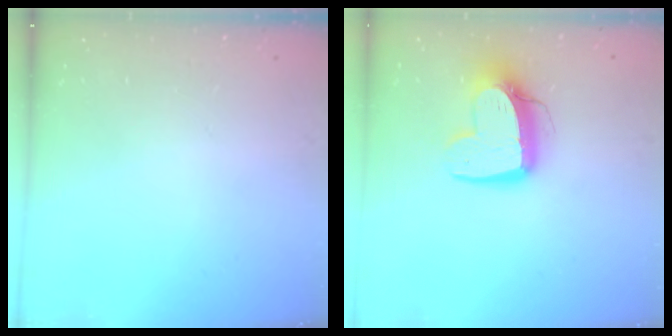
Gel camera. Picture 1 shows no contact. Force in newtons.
{"total": 13.0, "press": 12.9, "slide": 1.2}